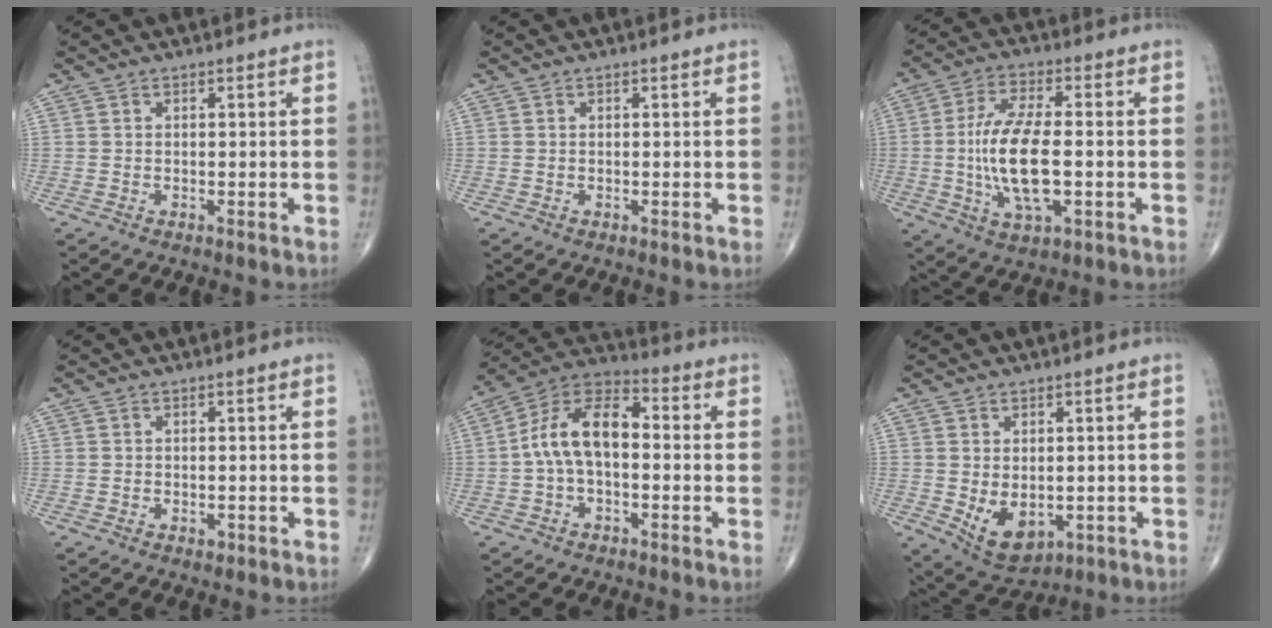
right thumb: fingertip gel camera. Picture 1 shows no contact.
{"total": 0.0}
{"total": 13.7, "force": [-1.4, 5.3, 12.5], "torque": [-0.251, 0.004, -0.027]}
{"total": 0.8, "force": [-0.4, 0.5, 0.4], "torque": [-0.005, 0.000, -0.006]}
{"total": 11.9, "force": [-0.6, 6.6, 9.9], "torque": [-0.174, 0.043, -0.022]}
{"total": 7.9, "force": [-1.3, 5.1, 5.8], "torque": [-0.078, -0.011, 0.000]}